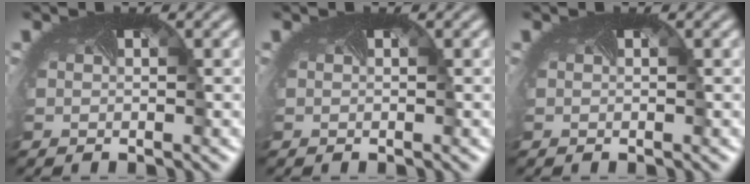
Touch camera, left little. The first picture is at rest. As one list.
[{"total": 0.0}, {"total": 0.0}]